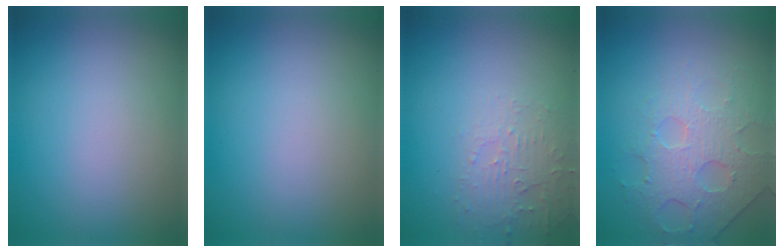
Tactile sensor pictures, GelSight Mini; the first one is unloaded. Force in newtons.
{"total": 0.0}
{"total": 2.4, "press": 2.3, "slide": 0.6}
{"total": 3.8, "press": 3.6, "slide": 1.3}